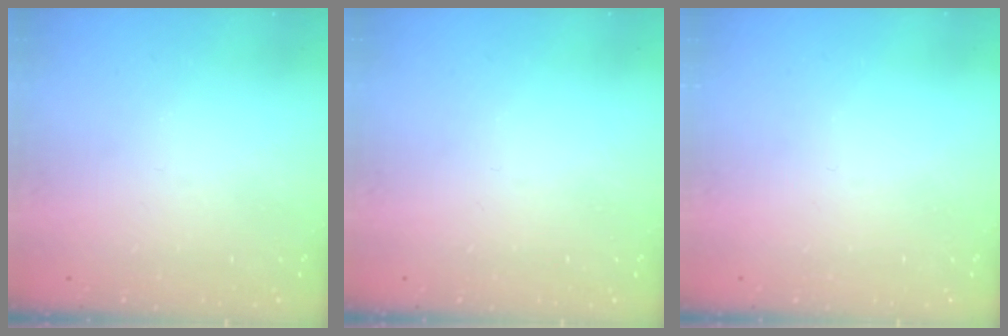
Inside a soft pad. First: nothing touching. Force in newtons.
{"total": 0.0}
{"total": 0.0}